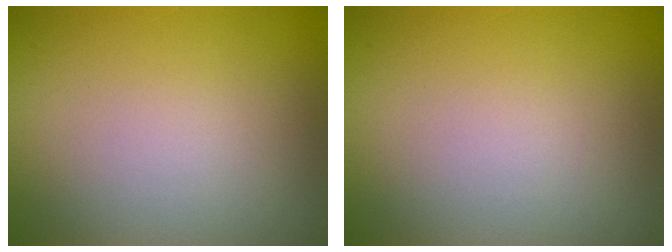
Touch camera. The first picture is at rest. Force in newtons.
{"total": 0.0}